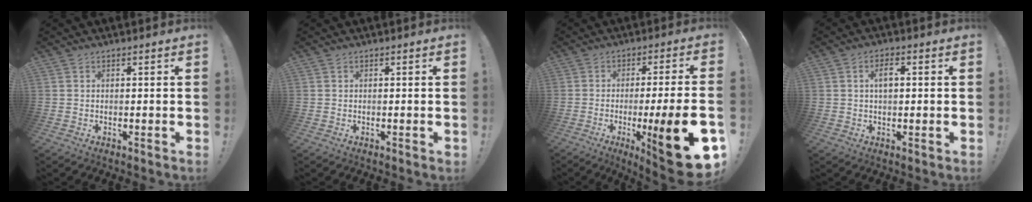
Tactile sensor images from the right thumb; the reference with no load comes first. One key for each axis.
{"total": 0.0}
{"total": 17.8, "fx": -6.1, "fy": 1.1, "fz": 16.7, "tx": -0.248, "ty": 0.015, "tz": -0.083}
{"total": 4.0, "fx": 0.8, "fy": 1.8, "fz": 3.4, "tx": -0.045, "ty": 0.001, "tz": 0.009}